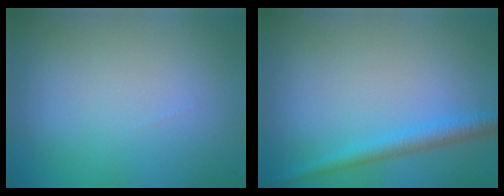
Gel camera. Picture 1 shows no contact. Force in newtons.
{"total": 2.1, "press": 2.1, "slide": 0.1}